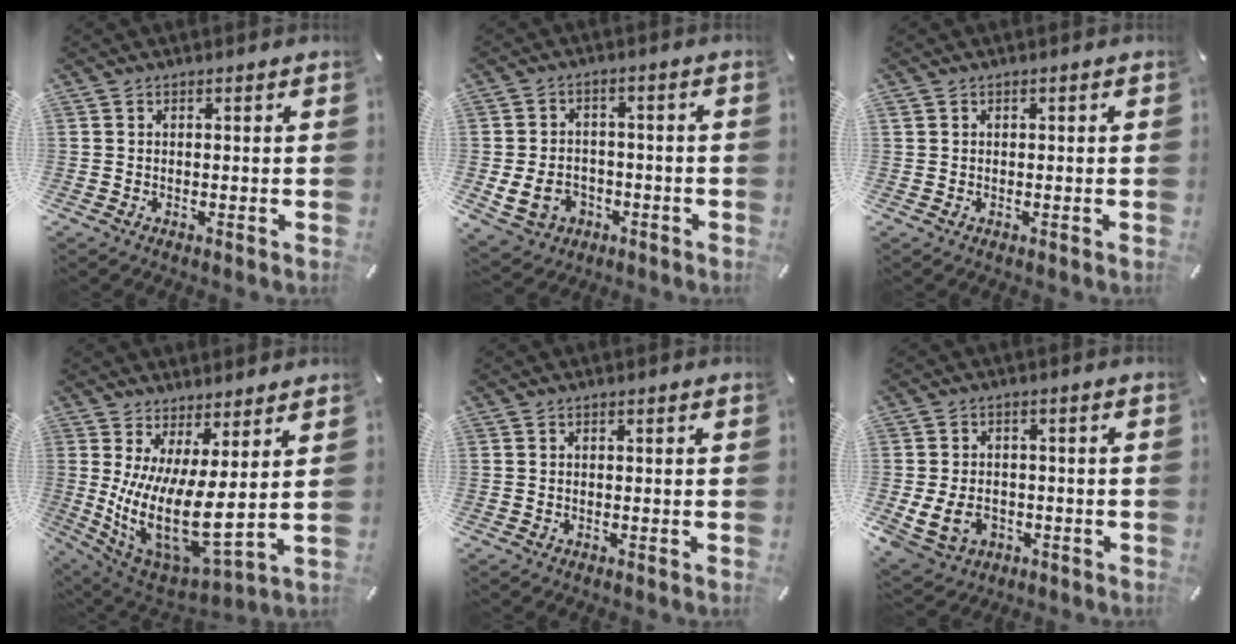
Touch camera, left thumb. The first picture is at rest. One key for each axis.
{"total": 8.3, "fx": -2.3, "fy": 7.0, "fz": 3.7, "tx": -0.085, "ty": 0.013, "tz": -0.040}
{"total": 0.6, "fx": 0.0, "fy": 0.6, "fz": 0.0, "tx": 0.002, "ty": 0.006, "tz": -0.001}
{"total": 15.4, "fx": 0.7, "fy": 5.2, "fz": 14.5, "tx": -0.284, "ty": -0.054, "tz": 0.019}
{"total": 0.0}
{"total": 7.9, "fx": -1.8, "fy": 6.6, "fz": 4.0, "tx": -0.097, "ty": 0.006, "tz": -0.033}